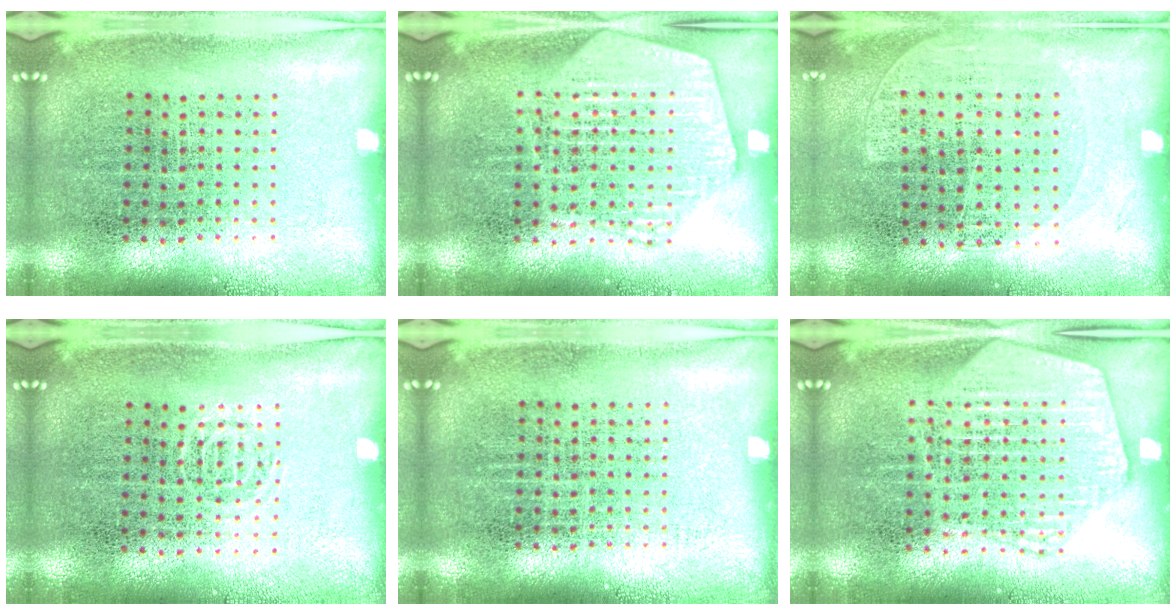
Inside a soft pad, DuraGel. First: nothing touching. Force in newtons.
{"total": 1.6, "press": 1.6, "slide": 0.2}
{"total": 1.3, "press": 1.0, "slide": 0.7}
{"total": 0.6, "press": 0.5, "slide": 0.4}
{"total": 0.0}
{"total": 1.9, "press": 1.8, "slide": 0.5}